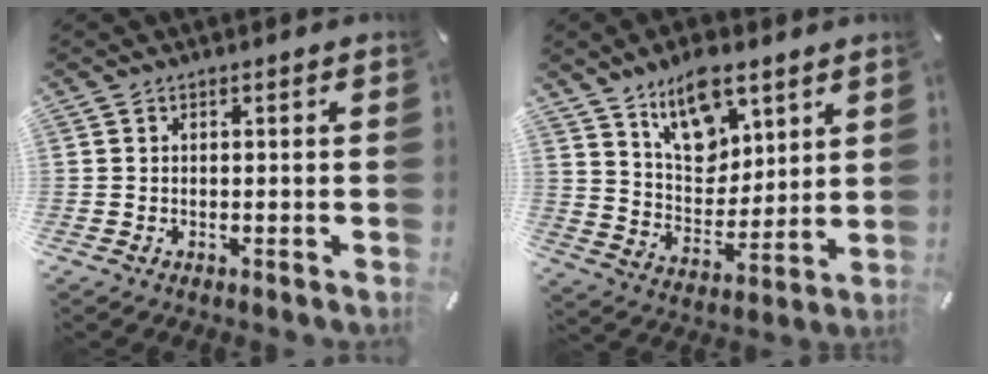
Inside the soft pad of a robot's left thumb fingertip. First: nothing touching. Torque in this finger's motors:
{"motor_torque": [0.62, 0.23, 1.41, -1.37, 0.15]}